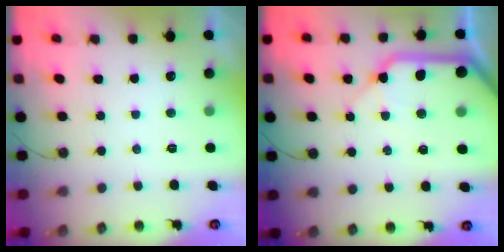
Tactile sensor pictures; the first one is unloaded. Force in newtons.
{"total": 16.2, "press": 16.0, "slide": 2.3}